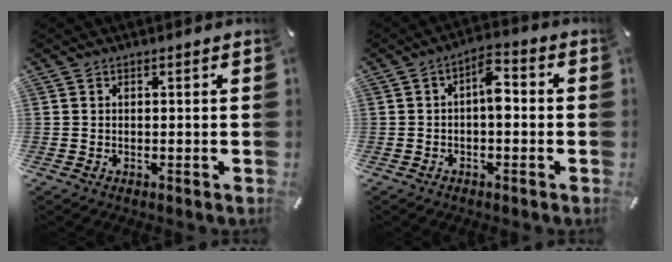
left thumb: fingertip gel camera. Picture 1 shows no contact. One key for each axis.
{"total": 5.8, "fx": -0.3, "fy": 3.0, "fz": 4.9, "tx": -0.075, "ty": 0.010, "tz": -0.010}